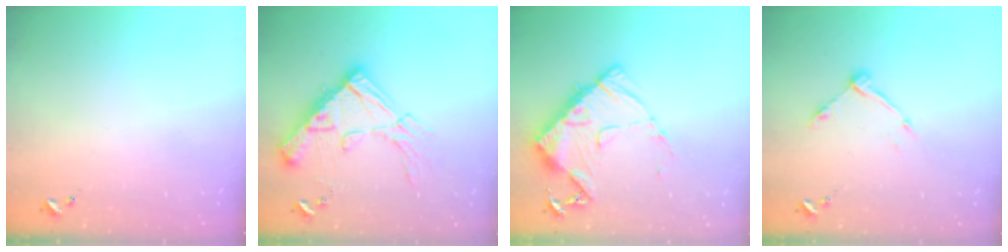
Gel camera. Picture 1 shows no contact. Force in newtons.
{"total": 20.5, "press": 20.3, "slide": 2.3}
{"total": 13.3, "press": 13.2, "slide": 1.3}
{"total": 8.7, "press": 8.7, "slide": 0.5}